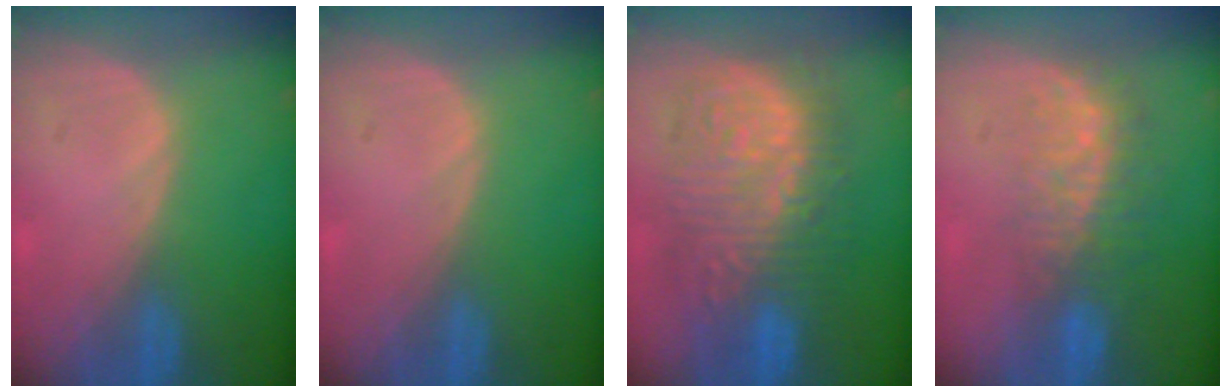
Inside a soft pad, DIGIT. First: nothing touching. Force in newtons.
{"total": 0.0}
{"total": 13.3, "press": 13.2, "slide": 1.3}
{"total": 8.3, "press": 7.2, "slide": 4.1}